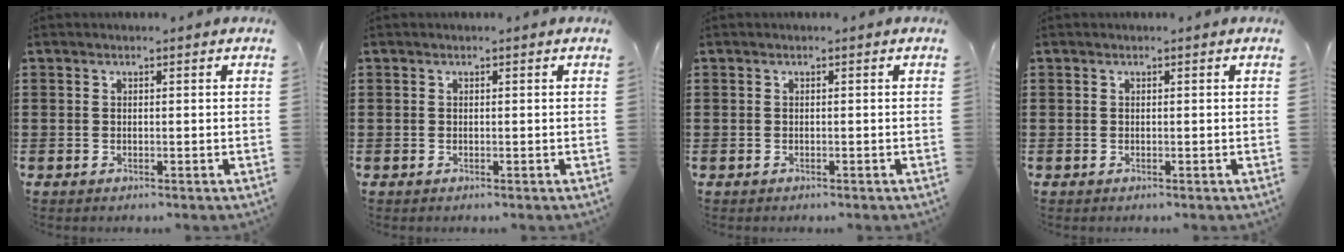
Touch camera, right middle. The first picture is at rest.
{"total": 0.0}
{"total": 0.0}
{"total": 0.0}